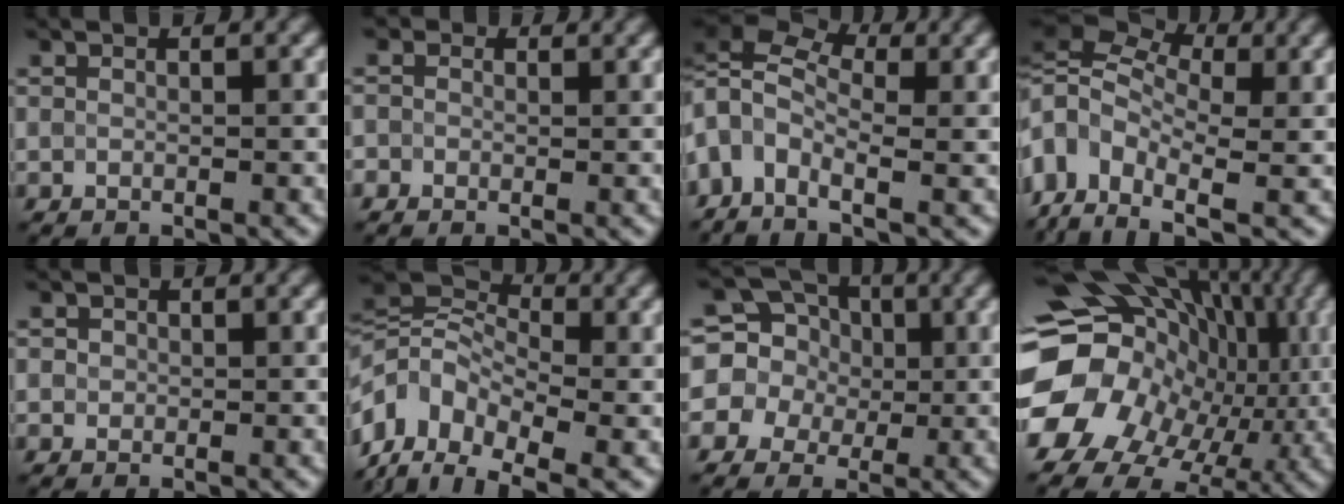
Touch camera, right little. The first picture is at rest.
{"total": 2.2, "force": [0.6, 1.9, 0.8], "torque": [-0.002, 0.004, -0.017]}
{"total": 7.4, "force": [0.3, 4.6, 5.8], "torque": [-0.131, 0.016, 0.002]}
{"total": 9.2, "force": [0.0, 6.2, 6.8], "torque": [-0.153, 0.008, 0.003]}
{"total": 0.9, "force": [0.2, 0.9, 0.2], "torque": [0.002, -0.001, -0.001]}
{"total": 10.3, "force": [-3.1, 7.0, 6.9], "torque": [-0.151, 0.016, -0.080]}
{"total": 10.4, "force": [2.2, 9.3, 4.1], "torque": [-0.106, 0.043, 0.011]}
{"total": 18.5, "force": [-2.0, 15.1, 10.5], "torque": [-0.203, -0.007, -0.037]}